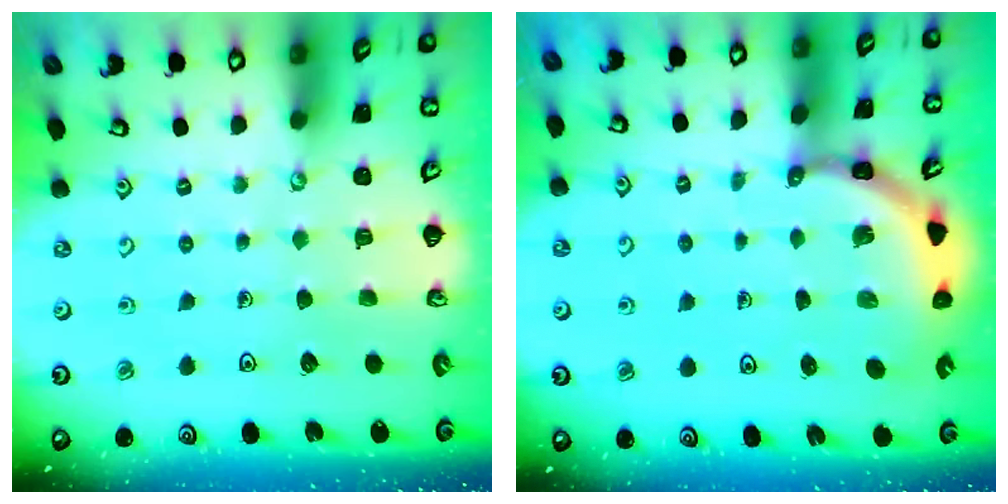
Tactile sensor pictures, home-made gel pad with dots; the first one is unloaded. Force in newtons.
{"total": 4.5, "press": 4.5, "slide": 0.4}